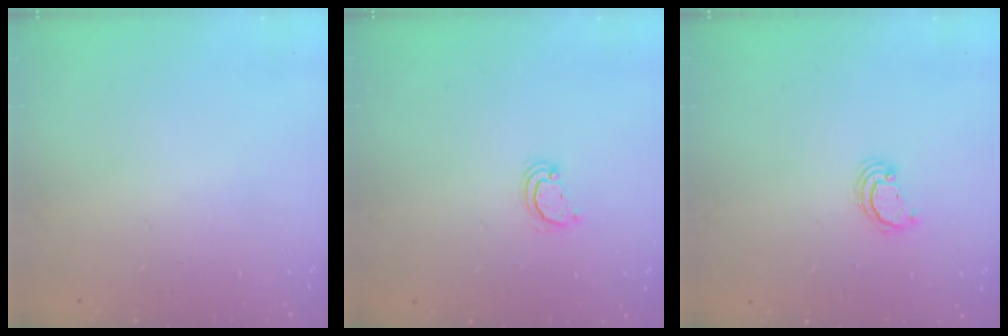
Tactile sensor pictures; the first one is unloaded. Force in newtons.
{"total": 2.2, "press": 2.2, "slide": 0.3}
{"total": 2.6, "press": 2.6, "slide": 0.2}